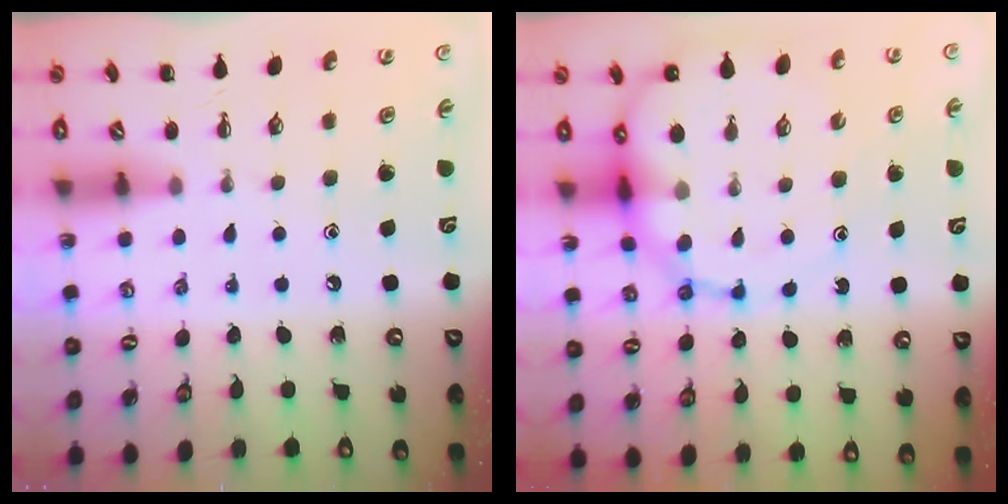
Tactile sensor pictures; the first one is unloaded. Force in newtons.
{"total": 13.6, "press": 13.1, "slide": 3.5}